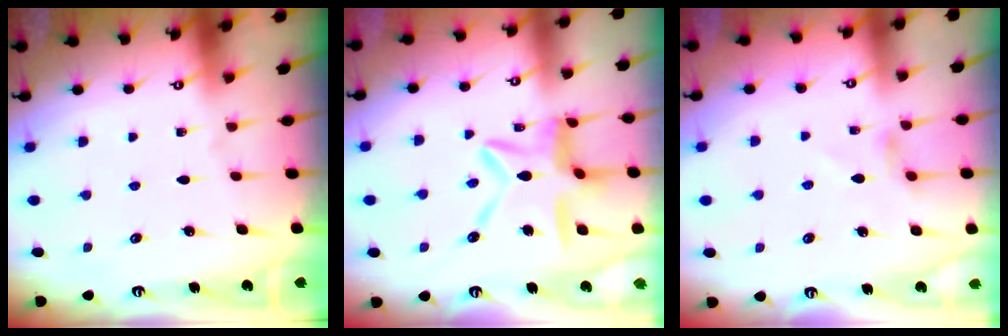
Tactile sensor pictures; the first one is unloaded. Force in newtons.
{"total": 12.7, "press": 12.6, "slide": 1.1}
{"total": 3.9, "press": 3.9, "slide": 0.5}